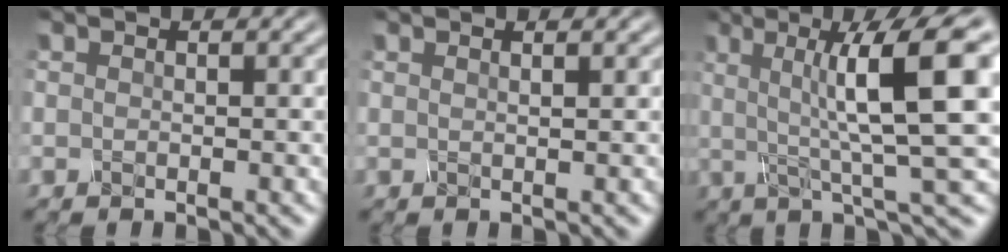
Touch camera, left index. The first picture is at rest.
{"total": 1.9, "force": [1.0, 0.9, 1.4], "torque": [0.005, 0.005, -0.012]}
{"total": 11.2, "force": [1.6, 2.3, 10.8], "torque": [-0.152, 0.011, 0.023]}